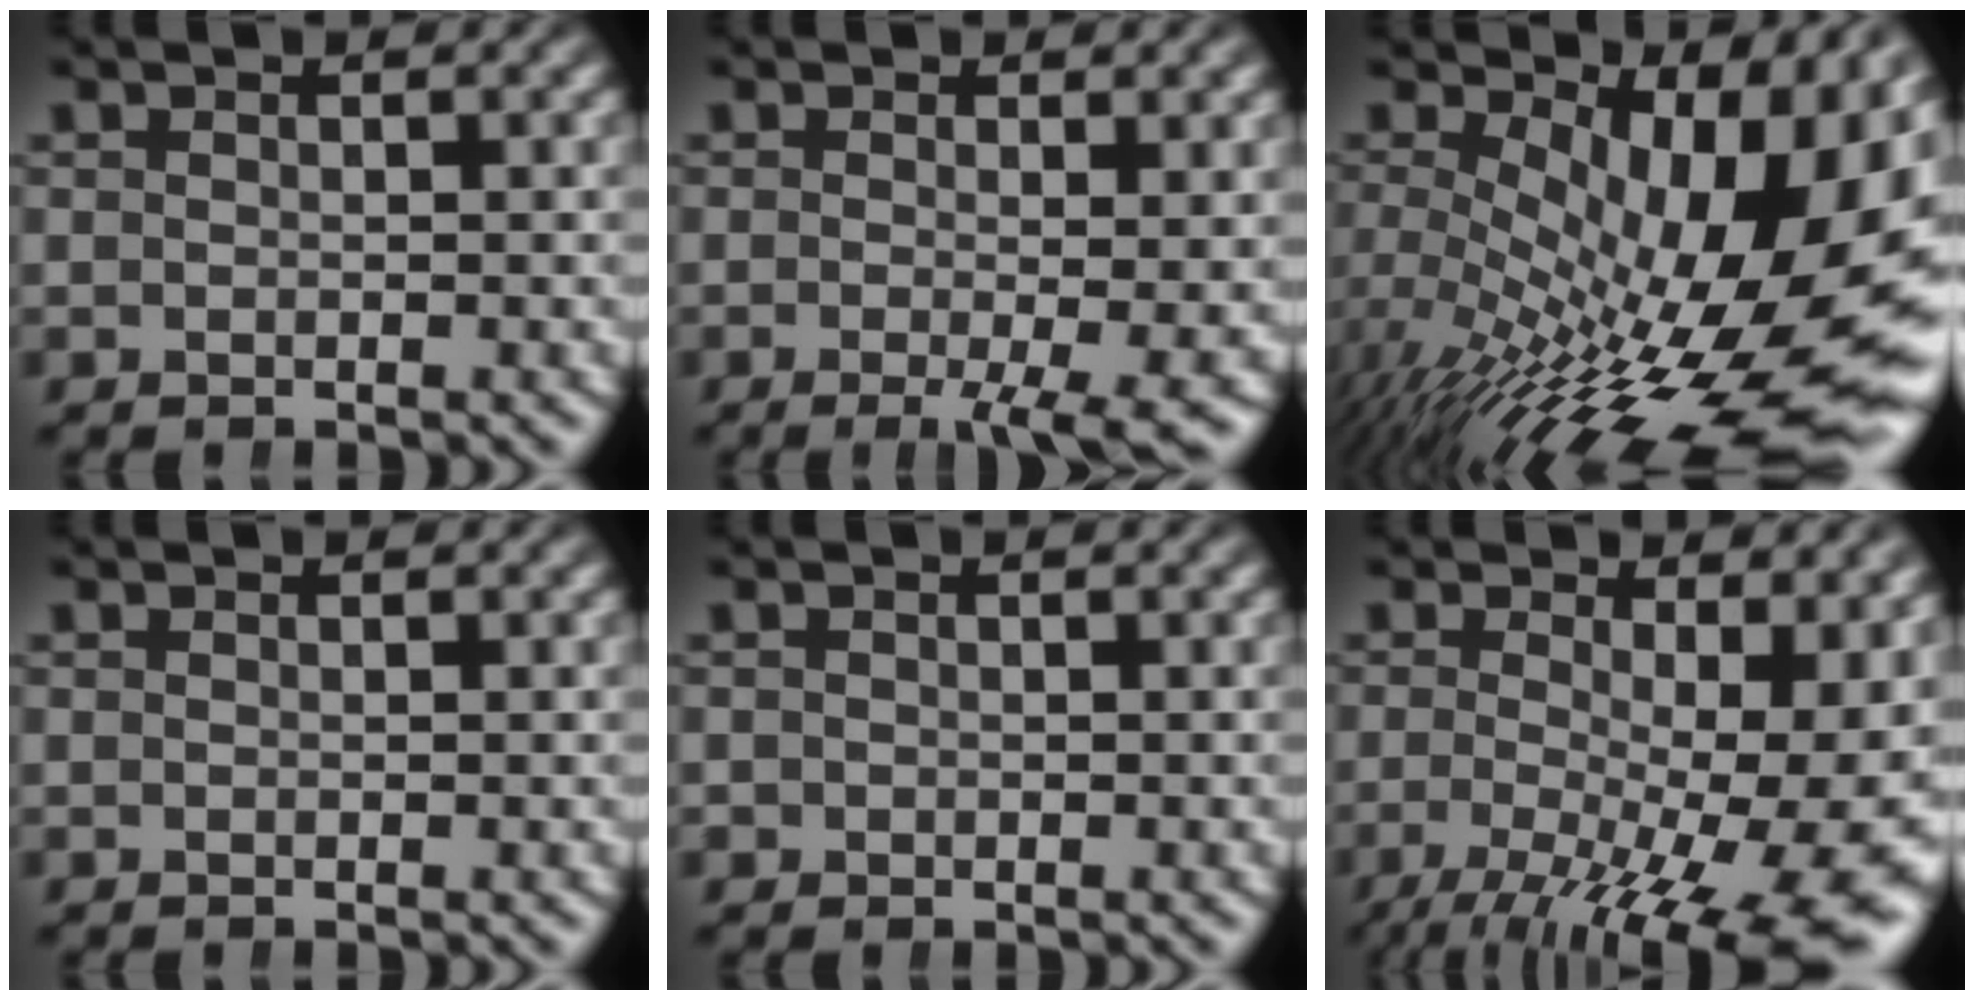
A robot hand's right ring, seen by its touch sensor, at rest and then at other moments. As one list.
[{"total": 4.9, "force": [-2.9, 1.0, 3.8], "torque": [-0.061, -0.023, -0.035]}, {"total": 16.9, "force": [-2.5, 8.9, 14.1], "torque": [-0.188, -0.035, -0.014]}, {"total": 0.0}, {"total": 1.1, "force": [-0.3, 1.1, 0.1], "torque": [-0.010, -0.008, -0.002]}, {"total": 11.0, "force": [-3.7, 5.0, 9.1], "torque": [-0.137, -0.060, -0.028]}]